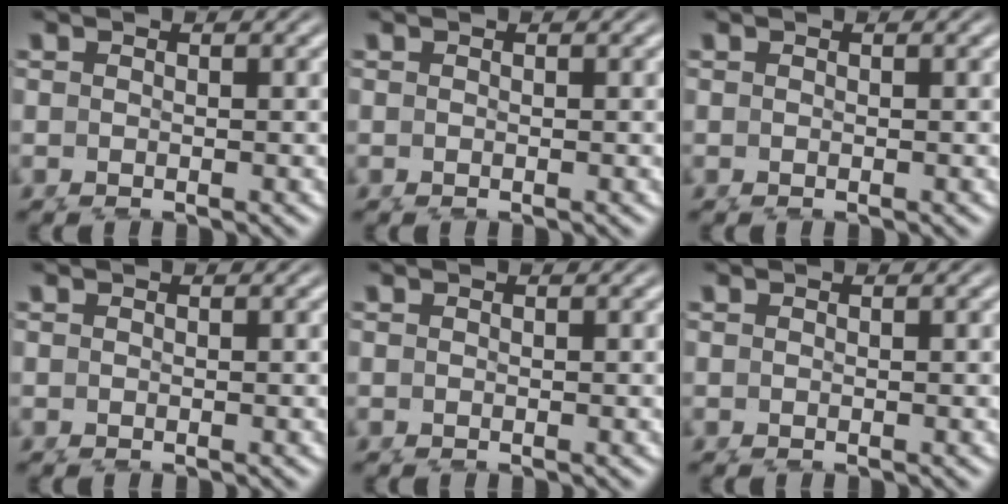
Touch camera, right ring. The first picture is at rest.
{"total": 0.0}
{"total": 0.0}
{"total": 0.0}
{"total": 0.0}
{"total": 0.0}